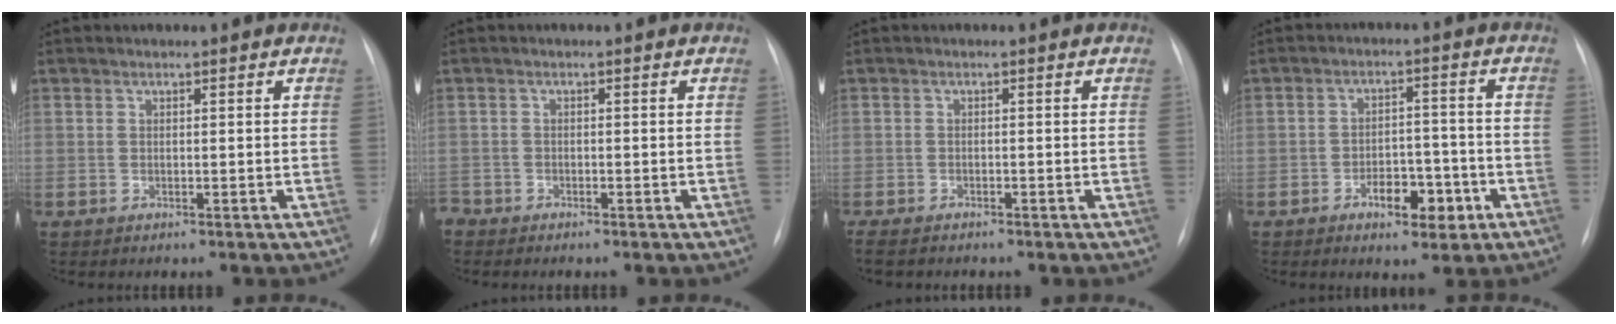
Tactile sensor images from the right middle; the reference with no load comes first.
{"total": 1.7, "force": [-1.5, 0.8, 0.0], "torque": [0.000, 0.000, -0.026]}
{"total": 4.3, "force": [-3.6, 1.4, 1.9], "torque": [-0.034, -0.012, -0.051]}
{"total": 6.4, "force": [-3.1, 3.1, 4.6], "torque": [-0.069, 0.014, -0.042]}